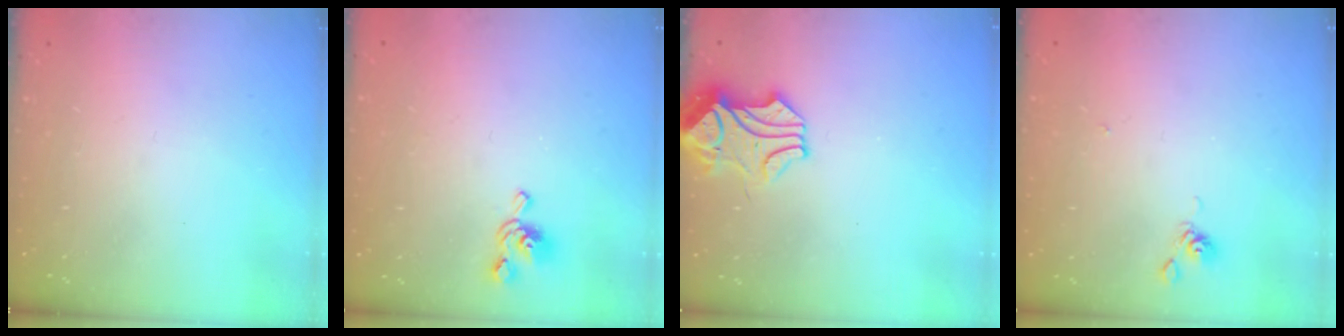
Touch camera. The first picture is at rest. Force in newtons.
{"total": 2.8, "press": 2.6, "slide": 0.8}
{"total": 0.0}
{"total": 7.8, "press": 7.8, "slide": 0.2}